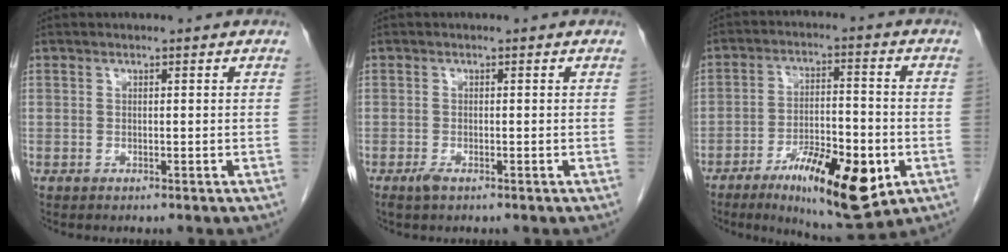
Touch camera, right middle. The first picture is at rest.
{"total": 1.3, "force": [-0.9, 0.3, 0.9], "torque": [-0.022, -0.002, -0.015]}
{"total": 14.7, "force": [-6.5, 3.8, 12.7], "torque": [-0.204, -0.013, -0.095]}